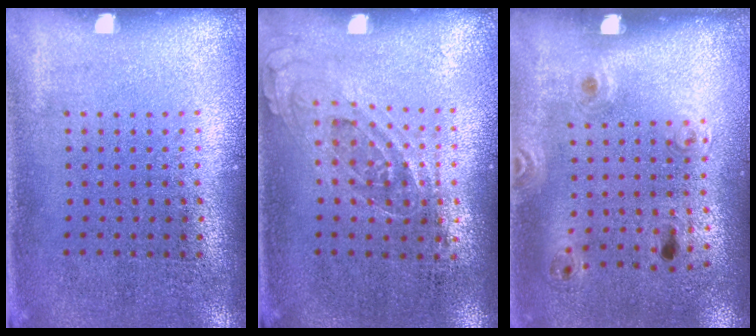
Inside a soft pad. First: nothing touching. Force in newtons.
{"total": 0.8, "press": 0.7, "slide": 0.5}
{"total": 1.4, "press": 0.8, "slide": 1.1}